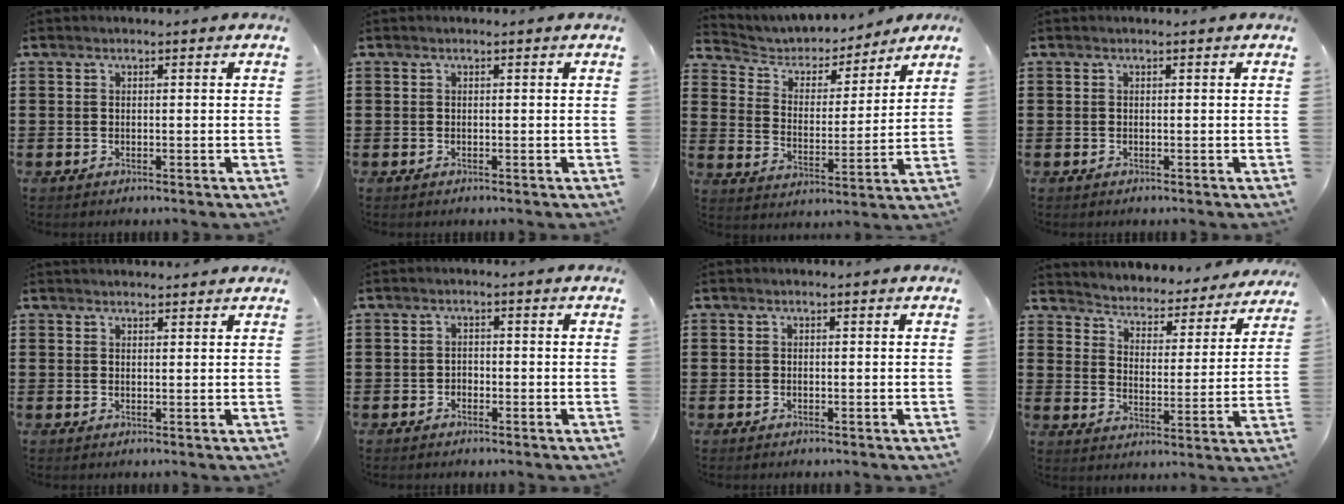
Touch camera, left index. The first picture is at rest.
{"total": 0.0}
{"total": 4.6, "force": [4.2, 1.8, 0.7], "torque": [-0.042, -0.023, 0.066]}
{"total": 0.0}
{"total": 1.3, "force": [1.3, 0.2, 0.1], "torque": [-0.004, 0.001, 0.026]}
{"total": 1.0, "force": [-0.9, 0.4, 0.2], "torque": [-0.009, 0.000, -0.019]}
{"total": 0.0}
{"total": 2.9, "force": [2.9, 0.2, -0.2], "torque": [-0.019, -0.033, 0.039]}